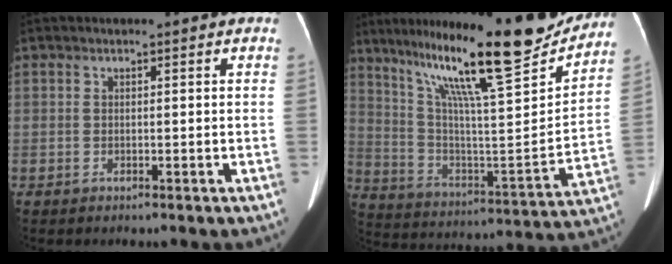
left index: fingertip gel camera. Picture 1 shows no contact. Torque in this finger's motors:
{"motor_torque": [0.81, -1.28, 1.05, 0.21]}